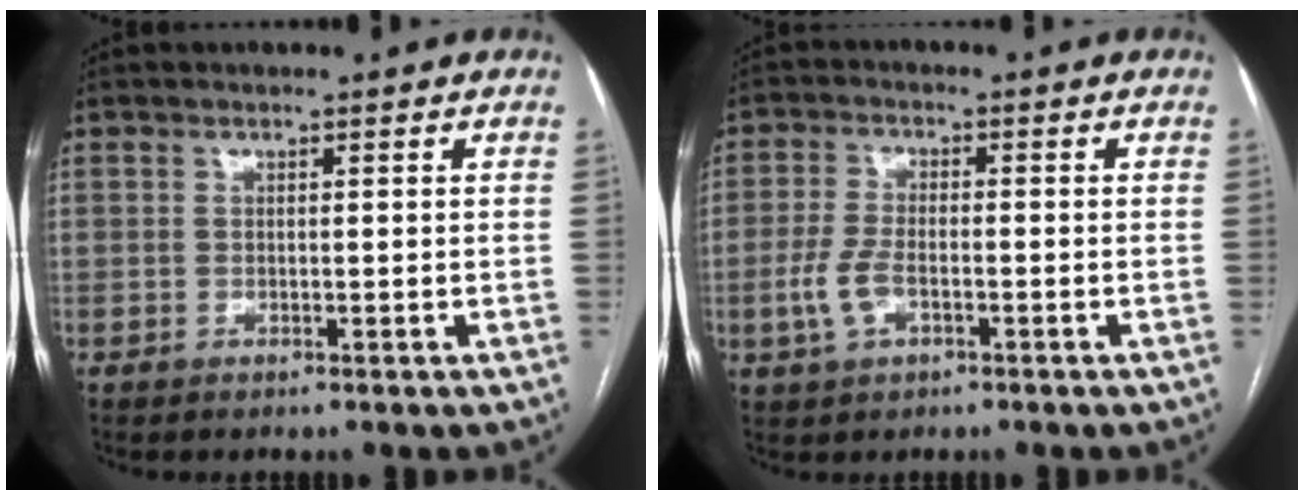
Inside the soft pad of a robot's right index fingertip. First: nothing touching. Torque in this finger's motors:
{"motor_torque": [0.67, -0.12, 0.48, 0.12]}